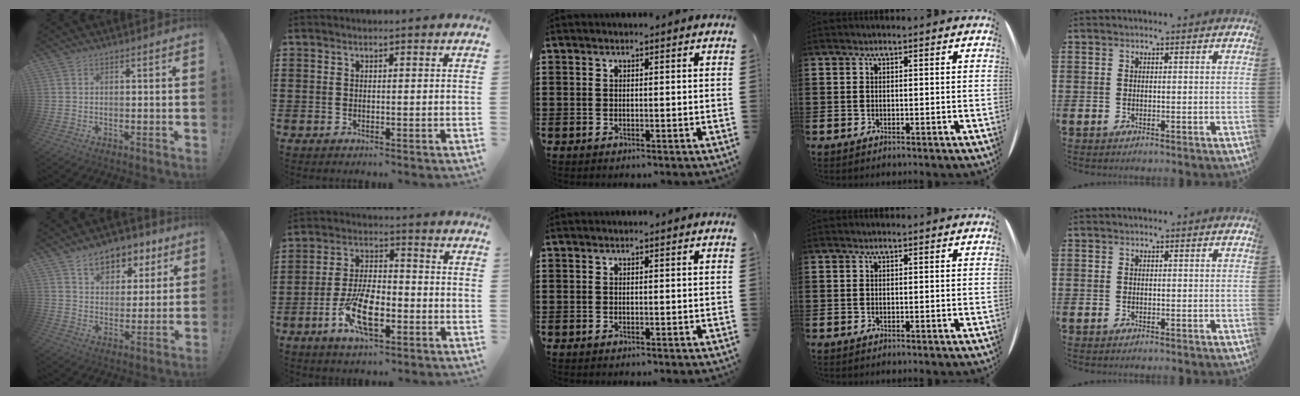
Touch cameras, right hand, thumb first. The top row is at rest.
{"thumb": {"total": 9.8, "force": [6.2, 6.5, 4.1], "torque": [-0.048, -0.041, 0.113]}, "index": {"total": 9.9, "force": [-3.8, 4.3, 8.1], "torque": [-0.167, -0.002, -0.067]}}